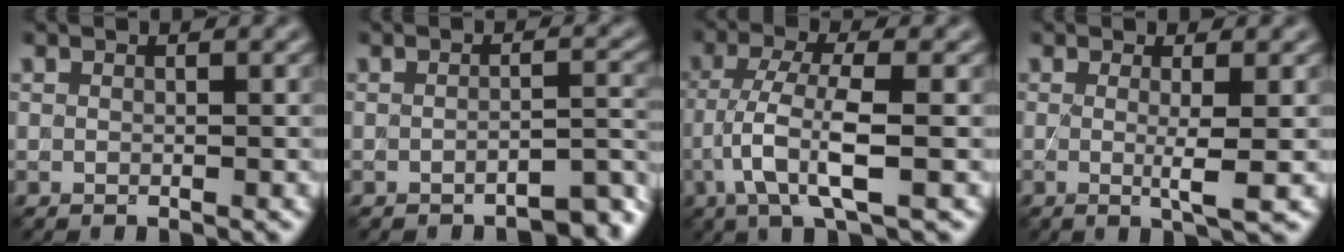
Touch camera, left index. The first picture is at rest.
{"total": 3.3, "force": [-2.8, 0.6, 1.6], "torque": [-0.019, 0.006, -0.038]}
{"total": 5.3, "force": [-1.4, 1.2, 4.9], "torque": [-0.106, 0.007, -0.031]}
{"total": 2.6, "force": [0.0, 0.4, 2.6], "torque": [-0.047, -0.009, -0.004]}